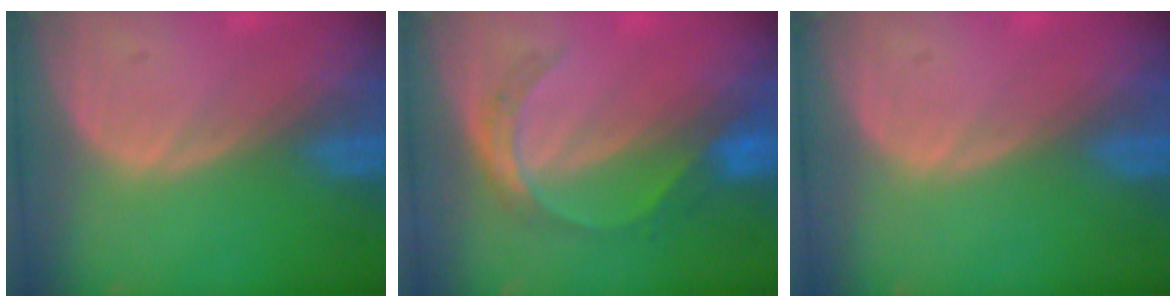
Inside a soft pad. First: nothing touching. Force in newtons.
{"total": 5.3, "press": 5.0, "slide": 1.7}
{"total": 0.0}